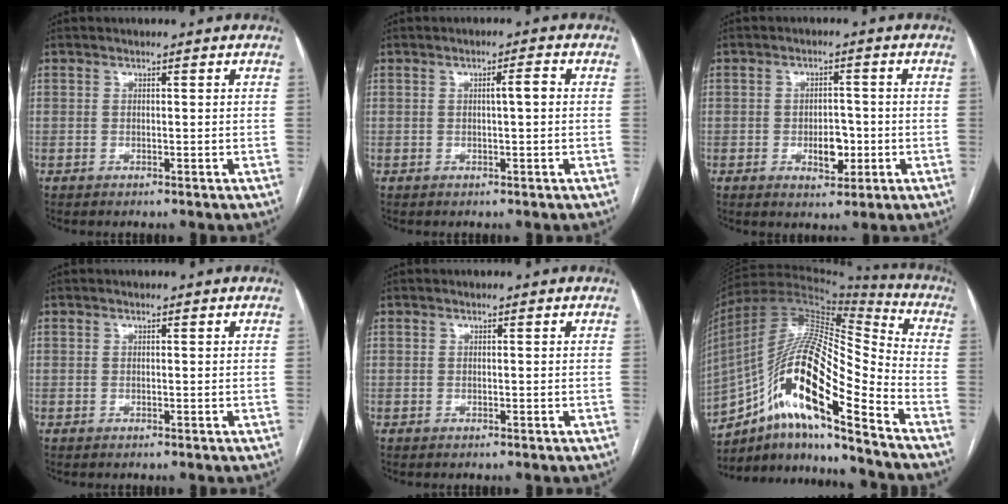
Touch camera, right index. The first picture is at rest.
{"total": 2.2, "force": [0.2, 0.1, 2.2], "torque": [-0.033, 0.004, 0.003]}
{"total": 4.5, "force": [-1.2, 2.5, 3.6], "torque": [-0.049, 0.003, -0.011]}
{"total": 0.0}
{"total": 0.0}
{"total": 21.0, "force": [-11.1, 3.4, 17.4], "torque": [-0.338, 0.005, -0.197]}